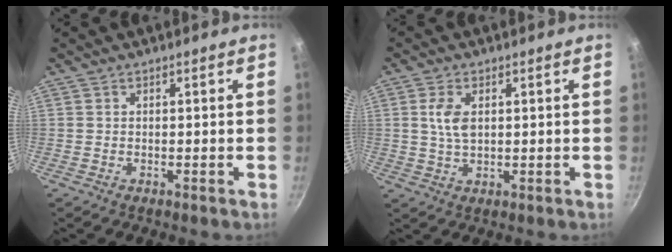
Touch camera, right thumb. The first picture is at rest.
{"total": 5.1, "force": [1.1, 2.9, 4.1], "torque": [-0.077, -0.001, 0.022]}